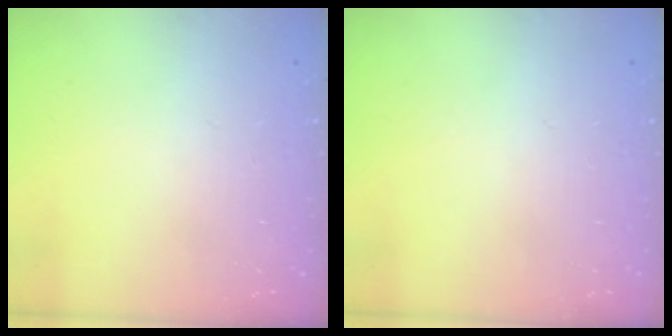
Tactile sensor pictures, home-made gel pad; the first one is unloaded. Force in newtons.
{"total": 0.0}